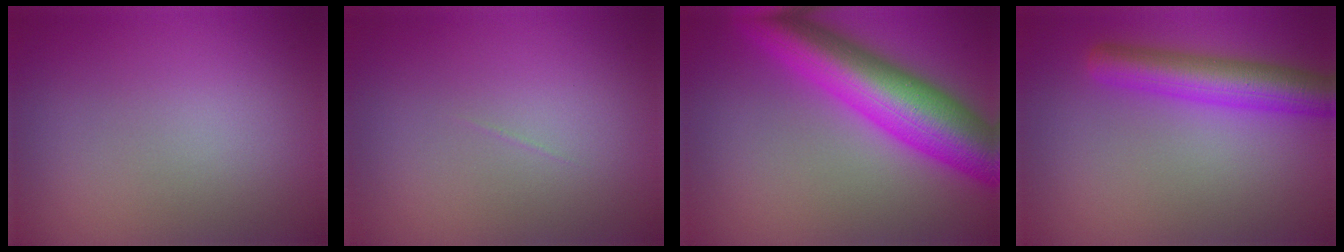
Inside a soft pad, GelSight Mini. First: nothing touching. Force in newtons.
{"total": 0.0}
{"total": 10.1, "press": 10.1, "slide": 0.2}
{"total": 5.3, "press": 5.3, "slide": 0.3}